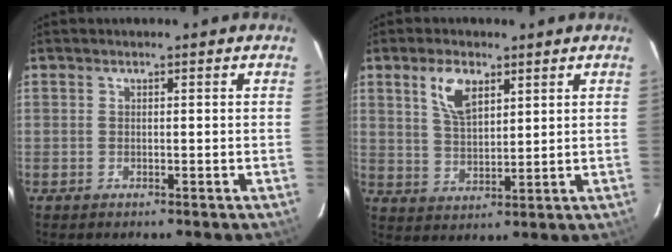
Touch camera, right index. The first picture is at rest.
{"total": 7.0, "force": [3.7, 3.4, 4.9], "torque": [-0.093, 0.008, 0.074]}